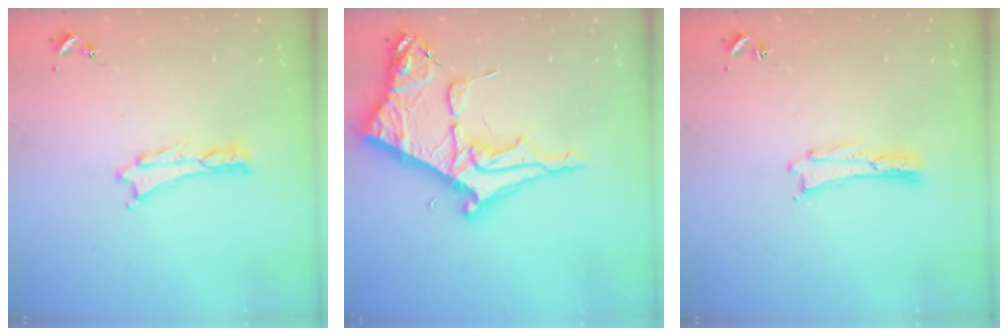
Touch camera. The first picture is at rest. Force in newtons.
{"total": 10.1, "press": 10.1, "slide": 1.1}
{"total": 0.0}